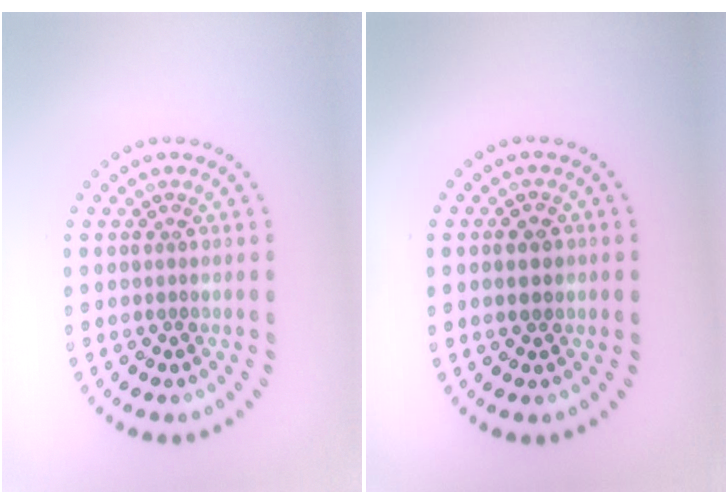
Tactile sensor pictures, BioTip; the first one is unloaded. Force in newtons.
{"total": 2.3, "press": 2.2, "slide": 0.2}